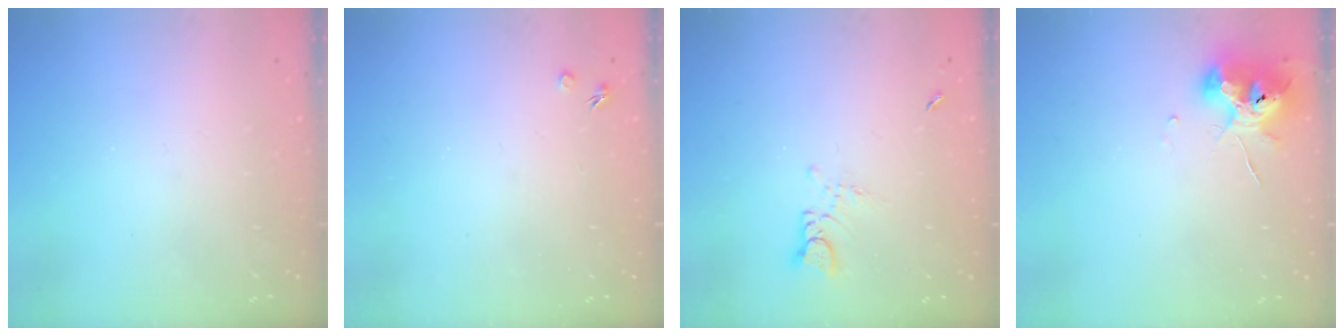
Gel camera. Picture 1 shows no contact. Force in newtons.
{"total": 1.7, "press": 1.7, "slide": 0.3}
{"total": 3.1, "press": 3.1, "slide": 0.2}
{"total": 10.7, "press": 10.6, "slide": 1.3}